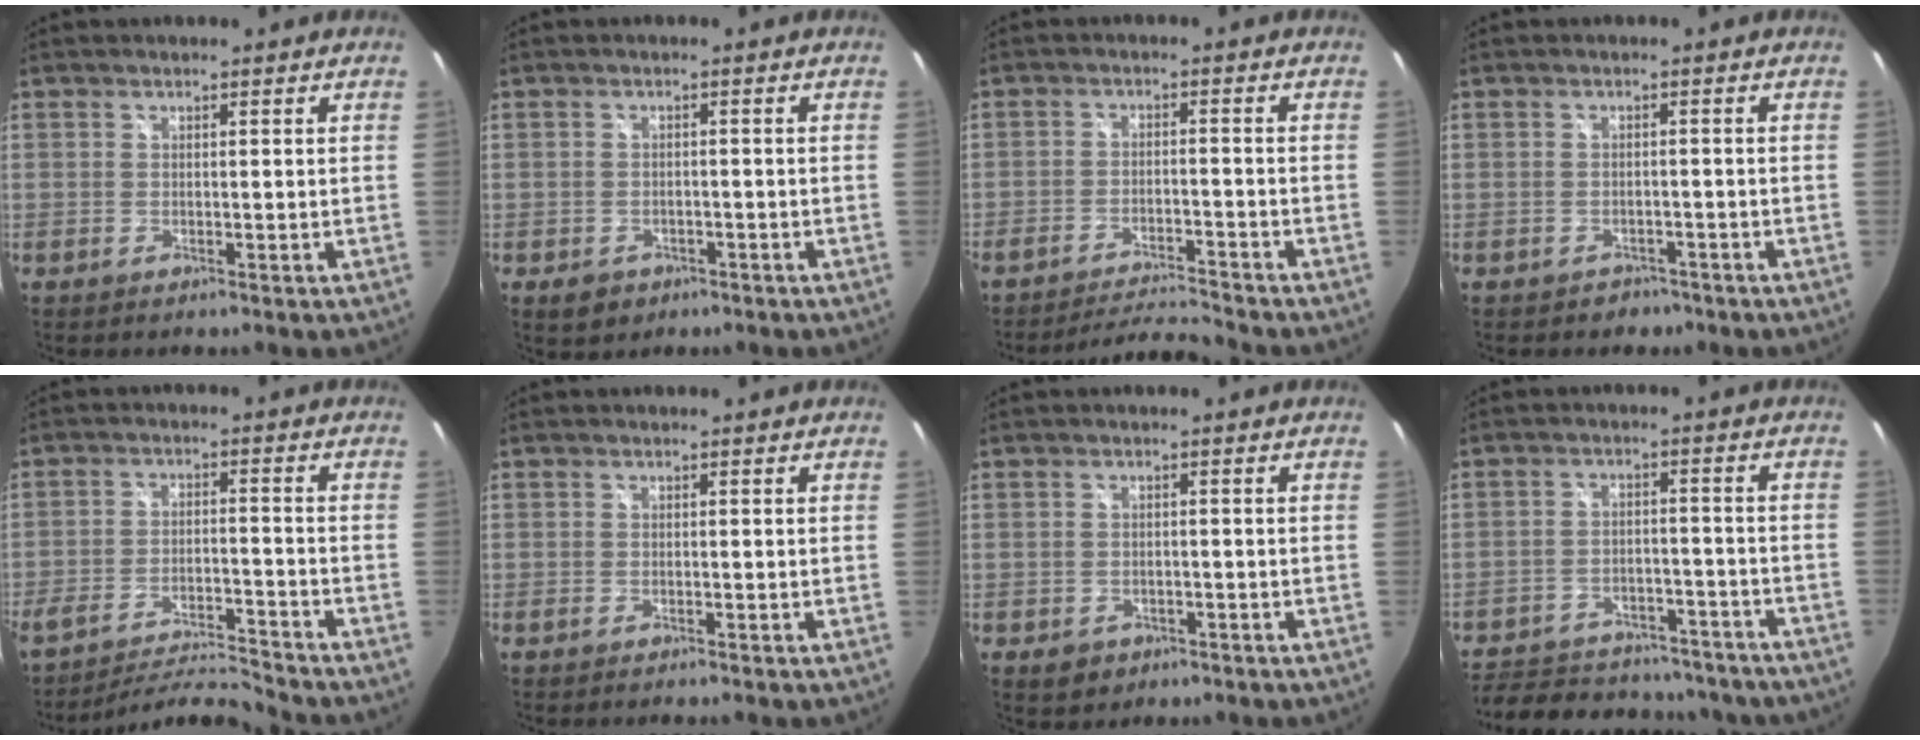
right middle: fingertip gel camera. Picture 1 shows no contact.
{"total": 3.7, "force": [-1.9, 2.8, 1.5], "torque": [-0.036, -0.005, -0.023]}
{"total": 7.0, "force": [-6.9, -0.6, 1.2], "torque": [-0.042, 0.003, -0.117]}
{"total": 2.7, "force": [-1.9, 1.8, 0.3], "torque": [-0.009, 0.000, -0.026]}
{"total": 8.9, "force": [-8.7, -0.9, 1.4], "torque": [-0.048, 0.000, -0.153]}
{"total": 0.9, "force": [-0.8, 0.2, 0.4], "torque": [-0.010, -0.004, -0.015]}
{"total": 3.3, "force": [-1.5, 2.6, 1.3], "torque": [-0.032, -0.003, -0.017]}
{"total": 27.6, "force": [-22.5, 11.5, 11.2], "torque": [-0.240, 0.009, -0.282]}